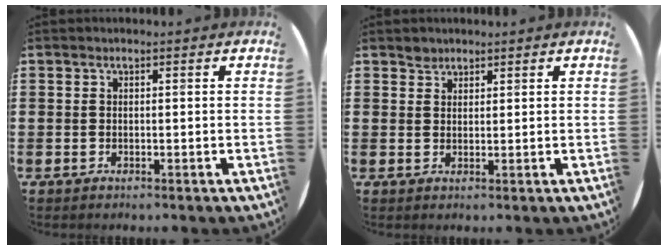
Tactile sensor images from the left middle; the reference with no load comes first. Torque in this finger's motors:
{"motor_torque": [0.08, -0.04, 0.00, 0.00]}